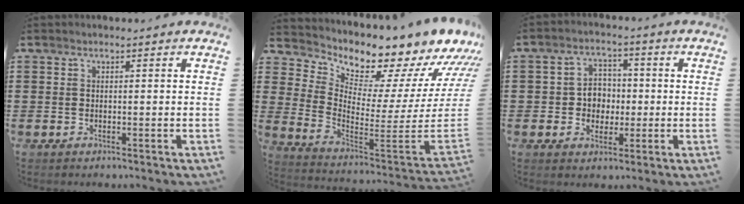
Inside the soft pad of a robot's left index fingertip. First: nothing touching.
{"total": 7.3, "force": [7.0, 1.1, 1.9], "torque": [-0.049, -0.089, 0.105]}
{"total": 5.0, "force": [-0.3, 4.5, 2.2], "torque": [-0.049, 0.010, -0.011]}